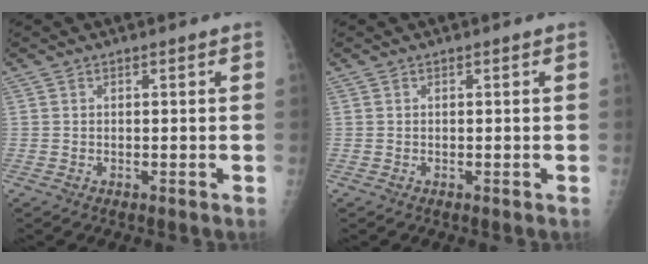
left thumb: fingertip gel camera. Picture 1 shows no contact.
{"total": 0.0}